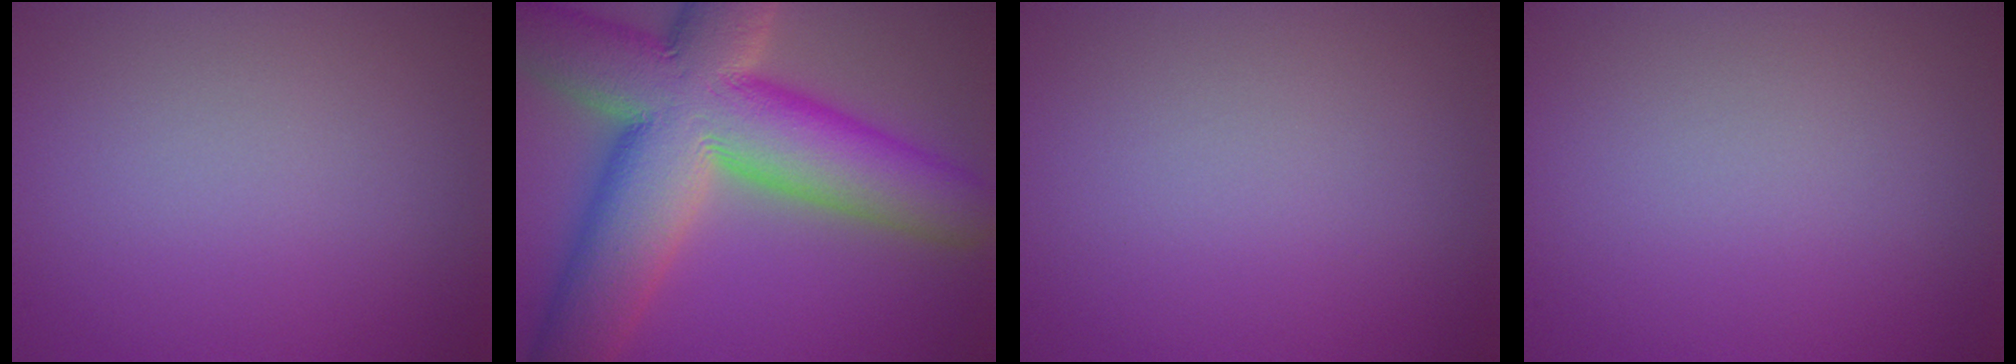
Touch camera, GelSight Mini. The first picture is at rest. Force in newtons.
{"total": 16.9, "press": 16.8, "slide": 1.4}
{"total": 0.0}
{"total": 0.0}